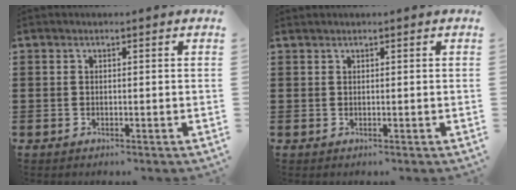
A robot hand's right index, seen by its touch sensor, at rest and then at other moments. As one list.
[{"total": 0.0}]